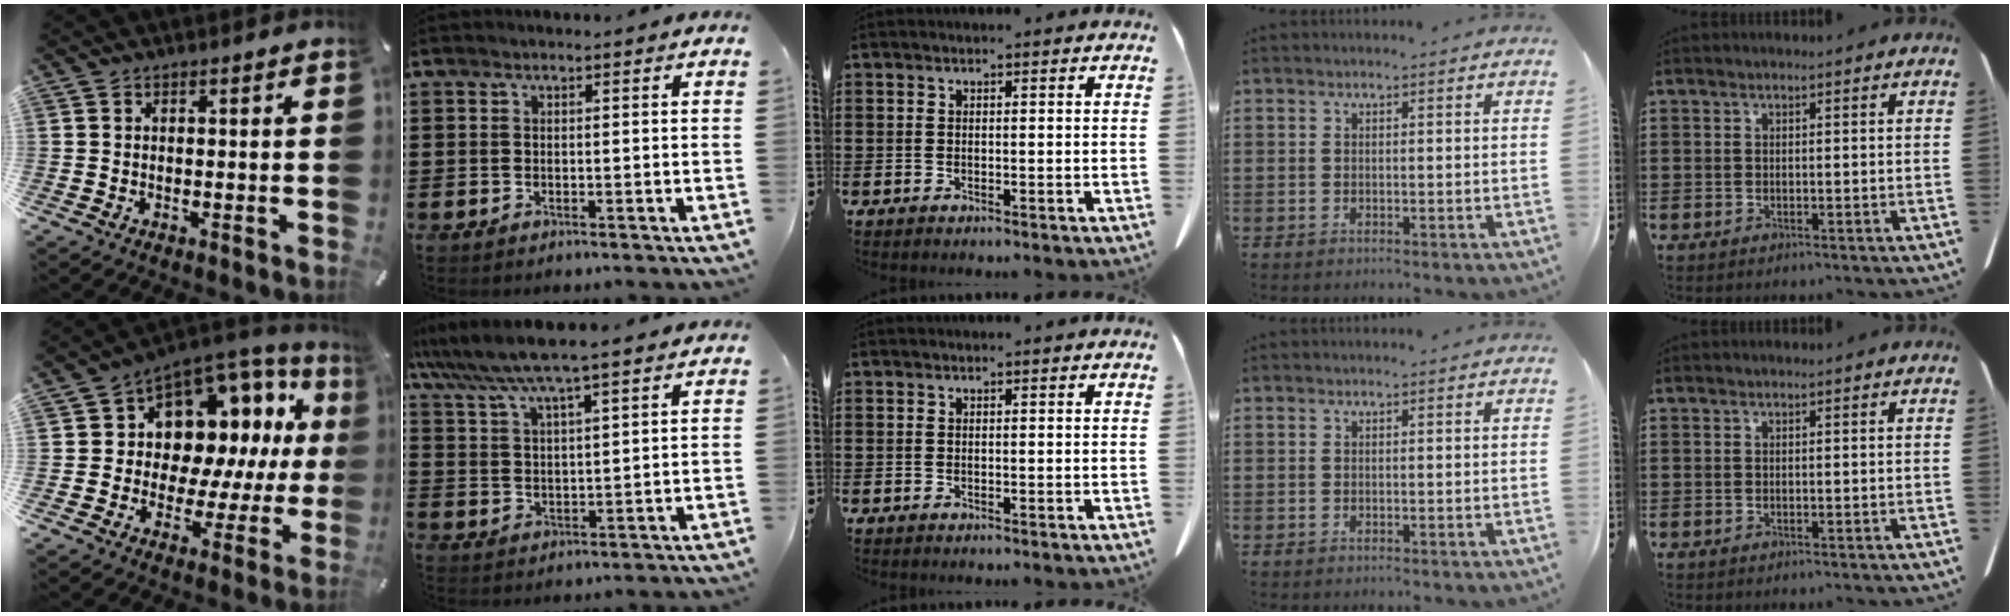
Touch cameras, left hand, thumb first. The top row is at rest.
{"thumb": {"total": 10.7, "force": [4.4, 8.8, 4.3], "torque": [-0.063, -0.063, 0.086]}, "index": {"total": 6.3, "force": [5.5, 0.6, 3.0], "torque": [-0.078, -0.019, 0.095]}}